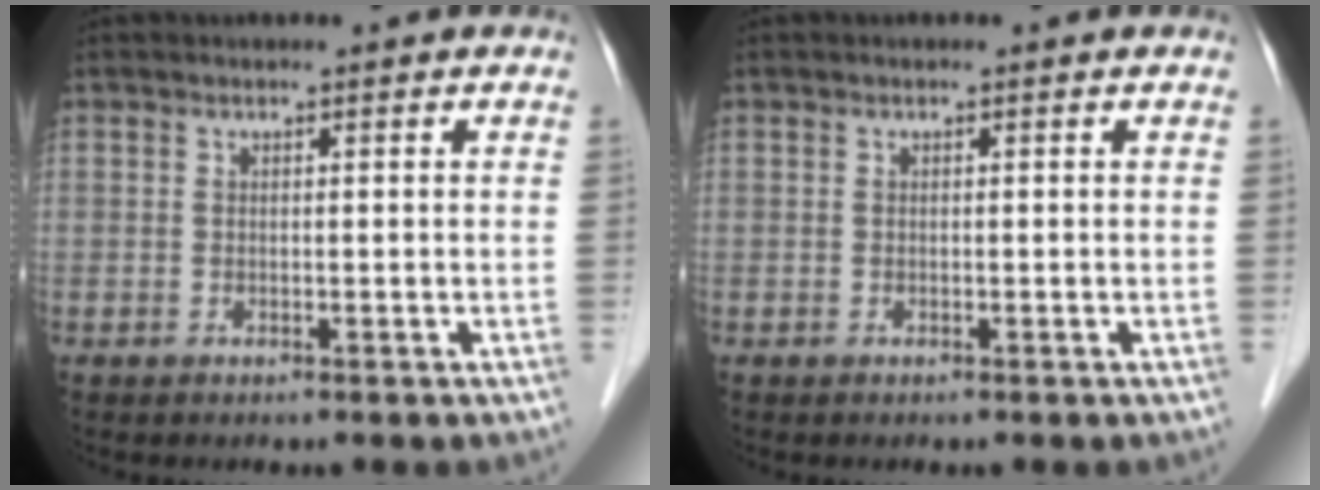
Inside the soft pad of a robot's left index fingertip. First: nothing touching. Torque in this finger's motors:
{"motor_torque": [0.00, 0.00, 0.00, 0.00]}